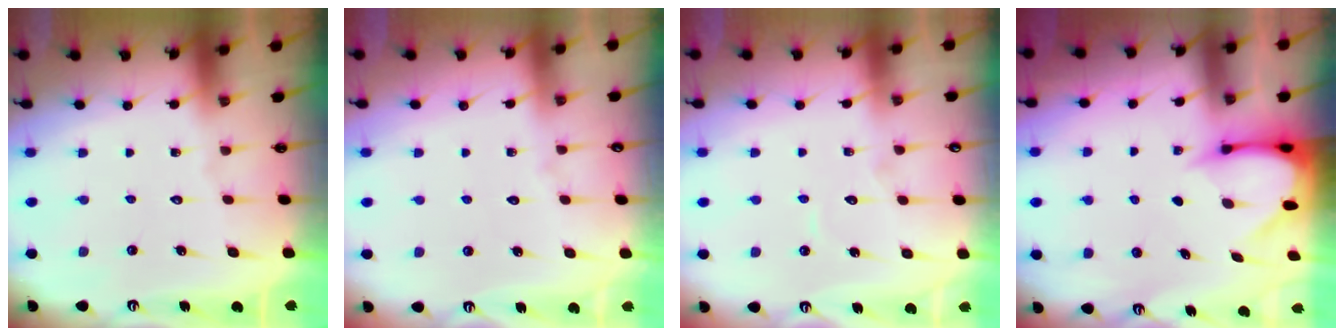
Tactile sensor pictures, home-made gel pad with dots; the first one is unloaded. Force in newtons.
{"total": 3.4, "press": 3.4, "slide": 0.2}
{"total": 4.7, "press": 4.7, "slide": 0.4}
{"total": 3.2, "press": 3.2, "slide": 0.3}